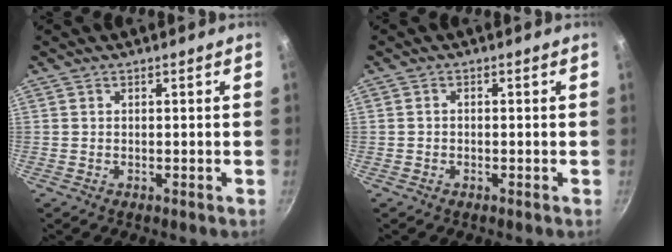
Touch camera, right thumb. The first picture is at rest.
{"total": 0.8, "force": [-0.3, 0.5, 0.4], "torque": [-0.010, 0.006, -0.006]}